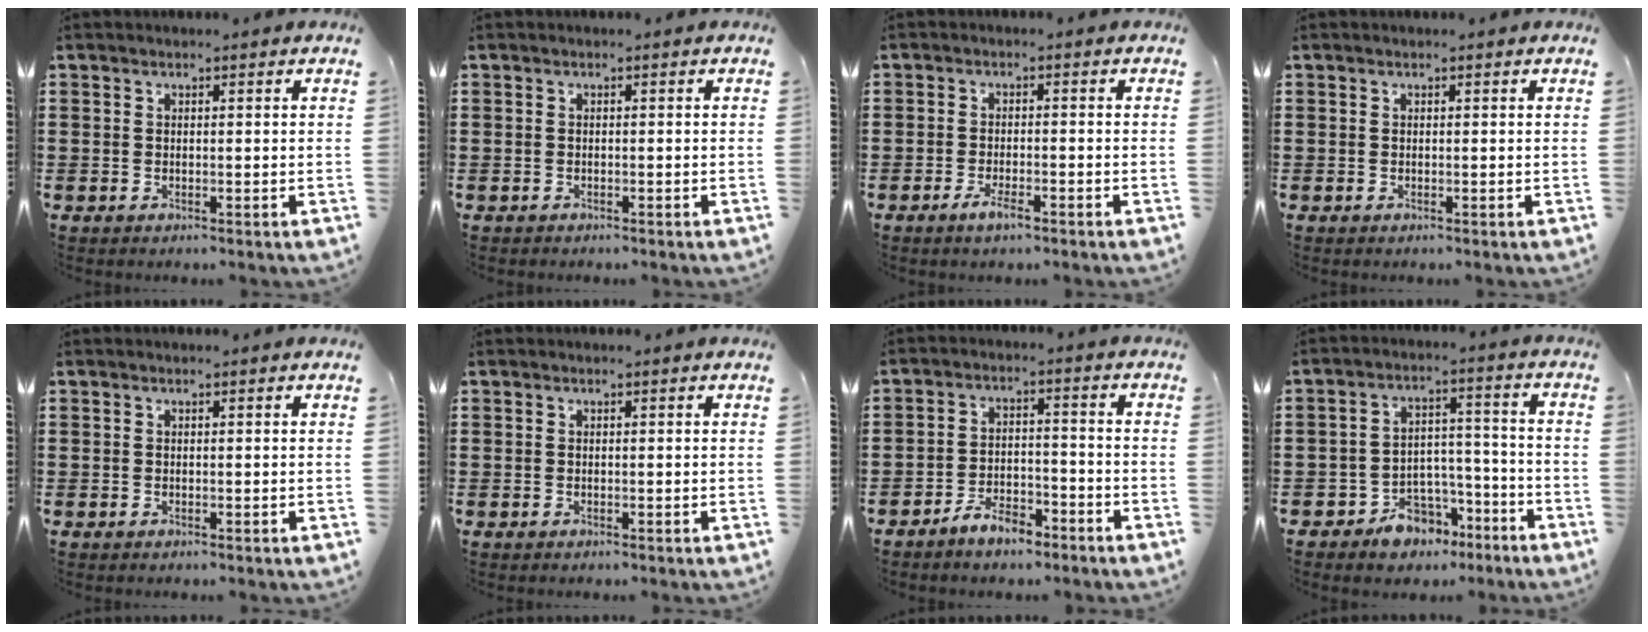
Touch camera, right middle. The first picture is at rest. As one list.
[{"total": 0.7, "force": [-0.6, 0.3, 0.0], "torque": [0.000, 0.002, -0.015]}, {"total": 2.9, "force": [-1.9, 0.9, 1.9], "torque": [-0.039, 0.000, -0.038]}, {"total": 0.0}, {"total": 0.0}, {"total": 0.0}, {"total": 5.5, "force": [-4.9, 1.6, 1.8], "torque": [-0.034, 0.012, -0.097]}, {"total": 6.3, "force": [-5.3, 3.4, 0.7], "torque": [-0.015, 0.027, -0.104]}]